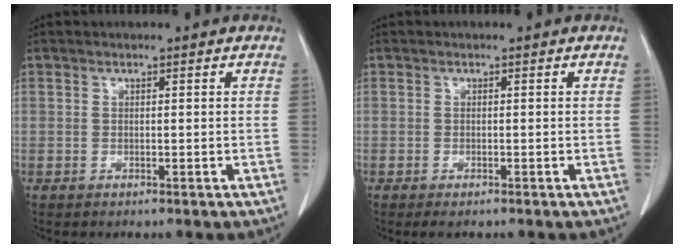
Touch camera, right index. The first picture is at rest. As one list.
[{"total": 1.0, "force": [-0.7, 0.2, 0.7], "torque": [-0.009, -0.002, -0.008]}]